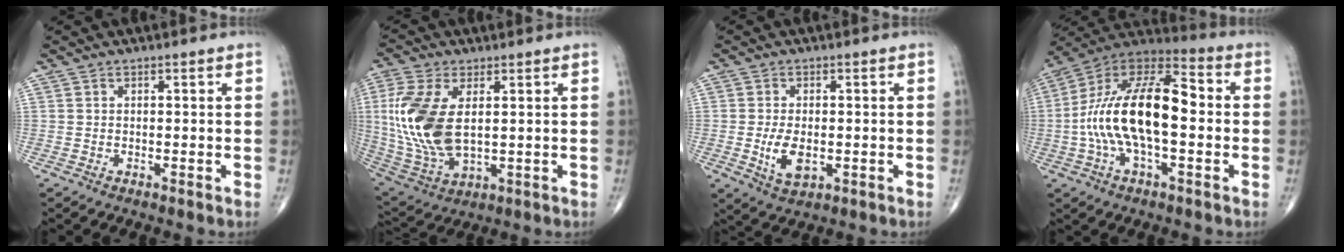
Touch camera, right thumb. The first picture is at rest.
{"total": 16.2, "force": [2.0, 8.6, 13.6], "torque": [-0.305, -0.014, 0.051]}
{"total": 5.9, "force": [-1.0, 3.2, 4.8], "torque": [-0.085, -0.009, -0.012]}
{"total": 20.6, "force": [-1.3, 9.3, 18.3], "torque": [-0.333, 0.045, -0.031]}